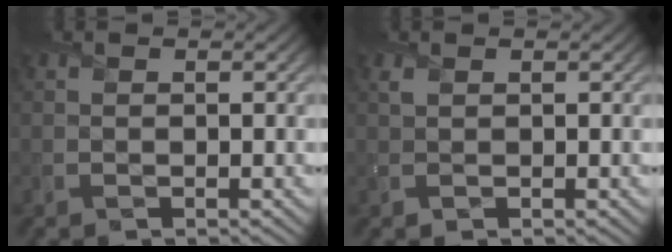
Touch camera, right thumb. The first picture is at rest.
{"total": 0.7, "force": [0.6, 0.3, 0.3], "torque": [-0.008, 0.001, 0.012]}